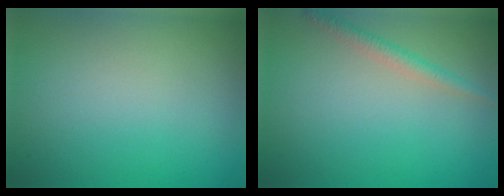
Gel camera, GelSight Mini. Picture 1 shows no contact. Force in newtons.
{"total": 1.6, "press": 1.6, "slide": 0.1}